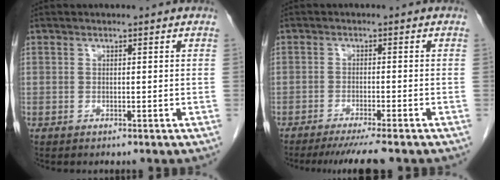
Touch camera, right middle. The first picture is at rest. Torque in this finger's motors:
{"motor_torque": [0.14, -0.10, 0.04, 0.03]}